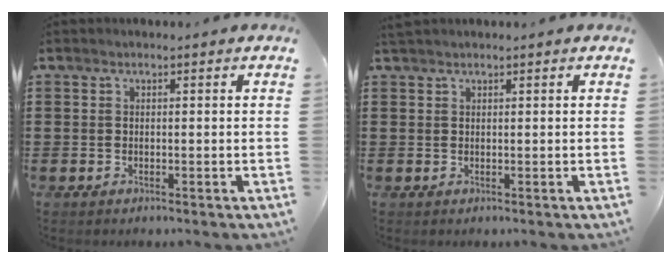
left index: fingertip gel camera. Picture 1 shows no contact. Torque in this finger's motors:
{"motor_torque": [-0.03, 0.03, 0.00, 0.04]}